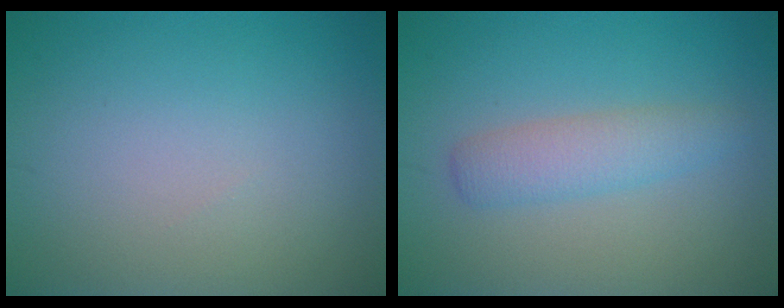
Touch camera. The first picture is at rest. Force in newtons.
{"total": 2.8, "press": 2.8, "slide": 0.1}